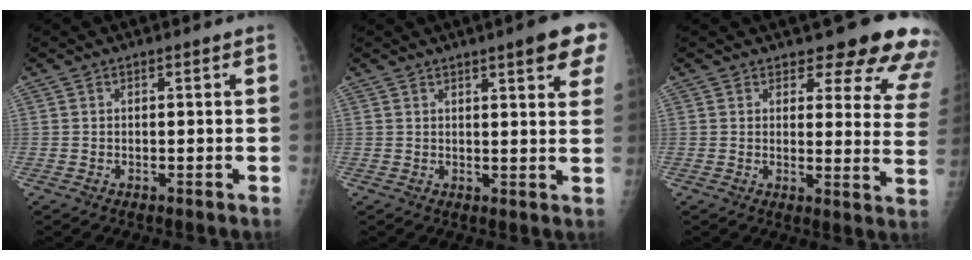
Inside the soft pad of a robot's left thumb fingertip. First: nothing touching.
{"total": 8.6, "force": [5.0, 1.5, 6.8], "torque": [-0.064, -0.015, 0.055]}
{"total": 15.6, "force": [13.4, 5.0, 6.2], "torque": [-0.022, -0.095, 0.131]}